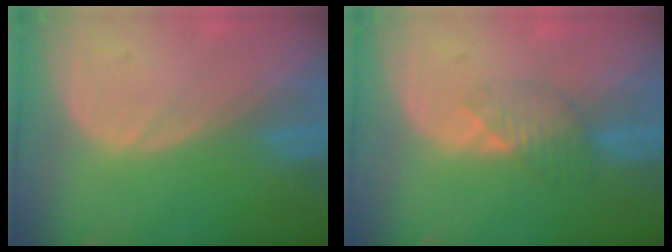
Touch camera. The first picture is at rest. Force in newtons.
{"total": 3.5, "press": 3.1, "slide": 1.6}